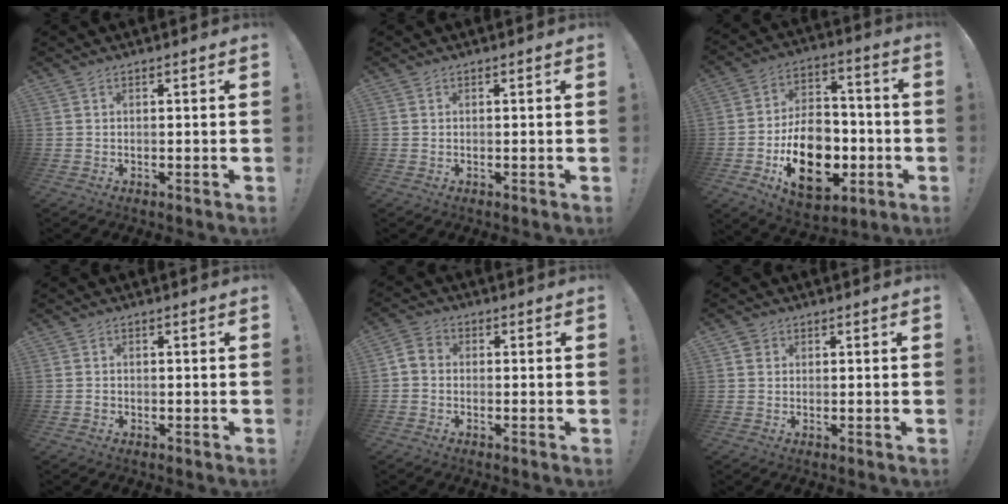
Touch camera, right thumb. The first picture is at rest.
{"total": 0.0}
{"total": 20.1, "force": [-6.5, 14.1, 12.8], "torque": [-0.198, 0.039, -0.093]}
{"total": 1.0, "force": [-0.7, 0.6, 0.4], "torque": [-0.005, 0.001, -0.012]}
{"total": 3.4, "force": [-1.2, 2.6, 1.8], "torque": [-0.037, 0.013, -0.021]}
{"total": 1.7, "force": [0.7, 1.5, 0.3], "torque": [-0.007, 0.002, 0.014]}